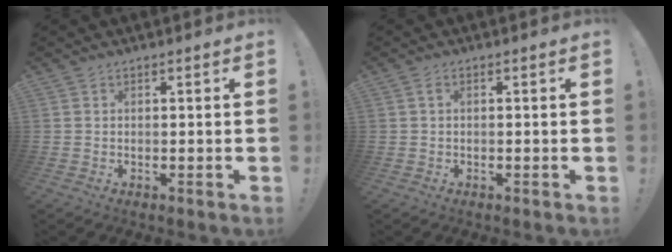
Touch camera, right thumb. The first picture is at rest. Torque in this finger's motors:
{"motor_torque": [0.08, -0.07, 0.10, -0.11, 0.01]}